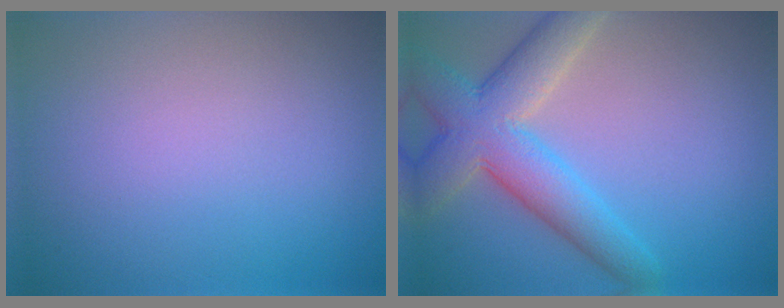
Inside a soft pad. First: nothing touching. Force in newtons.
{"total": 7.1, "press": 7.0, "slide": 0.4}